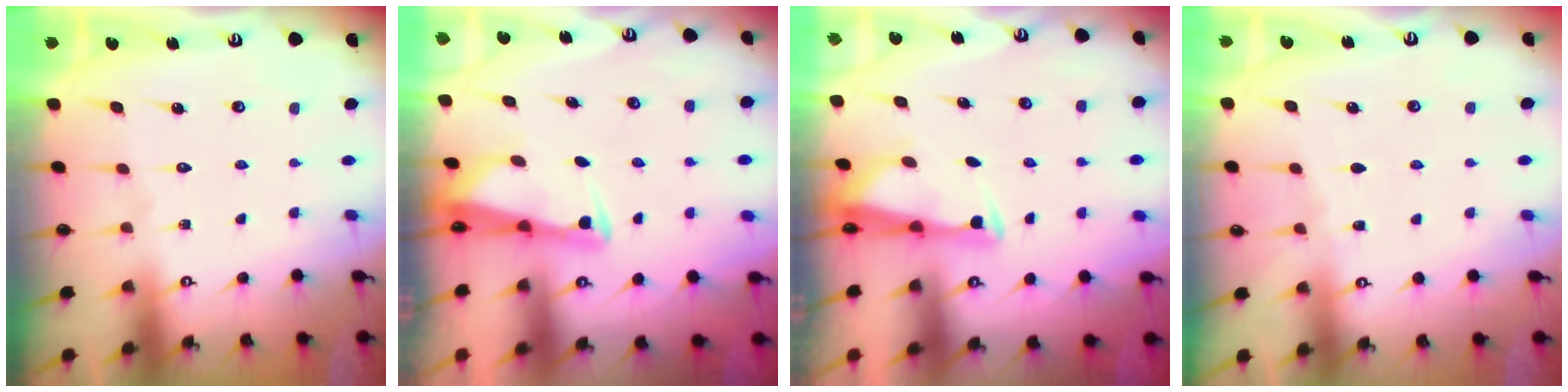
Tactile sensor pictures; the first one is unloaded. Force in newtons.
{"total": 2.8, "press": 2.7, "slide": 0.6}
{"total": 2.9, "press": 2.8, "slide": 0.7}
{"total": 2.7, "press": 2.7, "slide": 0.4}